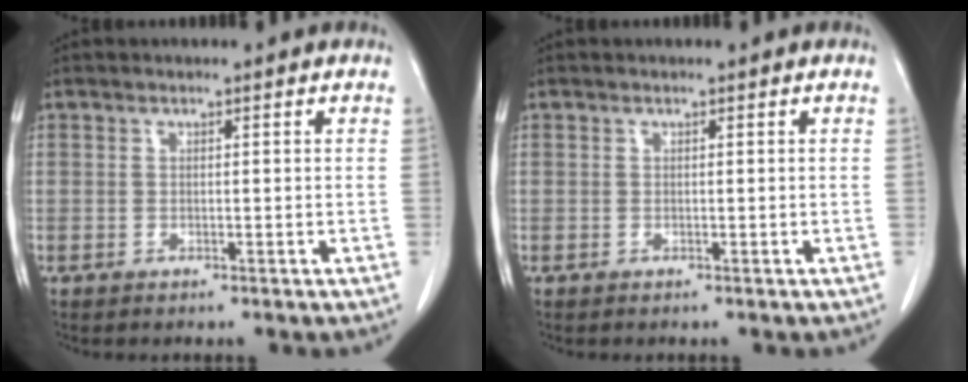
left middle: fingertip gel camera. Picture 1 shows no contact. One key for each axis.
{"total": 0.0}